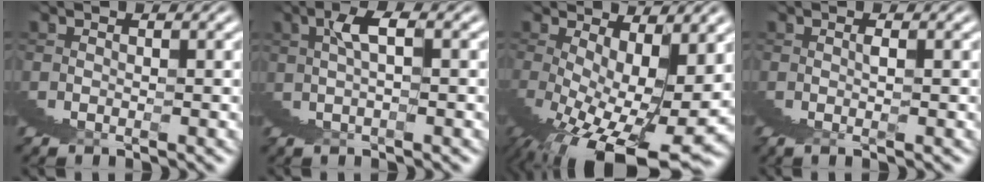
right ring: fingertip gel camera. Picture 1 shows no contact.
{"total": 3.3, "force": [2.2, -0.1, 2.4], "torque": [-0.026, 0.022, 0.034]}
{"total": 5.1, "force": [-0.7, 0.2, 5.0], "torque": [-0.072, -0.022, 0.005]}
{"total": 2.0, "force": [0.8, -1.7, 0.8], "torque": [0.005, 0.018, 0.006]}